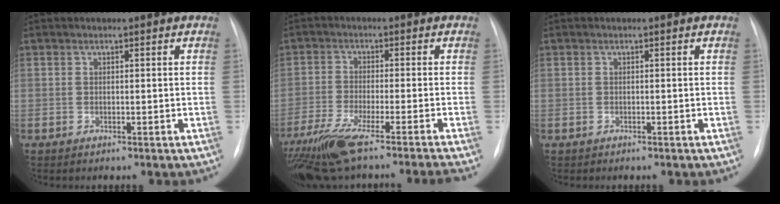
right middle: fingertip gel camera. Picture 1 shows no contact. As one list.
[{"total": 18.0, "force": [-14.5, -0.5, 10.7], "torque": [-0.191, -0.048, -0.239]}, {"total": 0.0}]